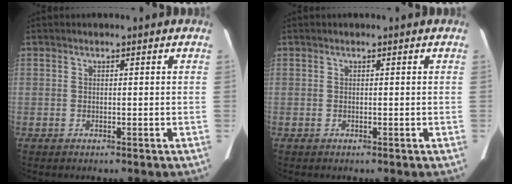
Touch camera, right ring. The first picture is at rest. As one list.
[{"total": 0.0}]